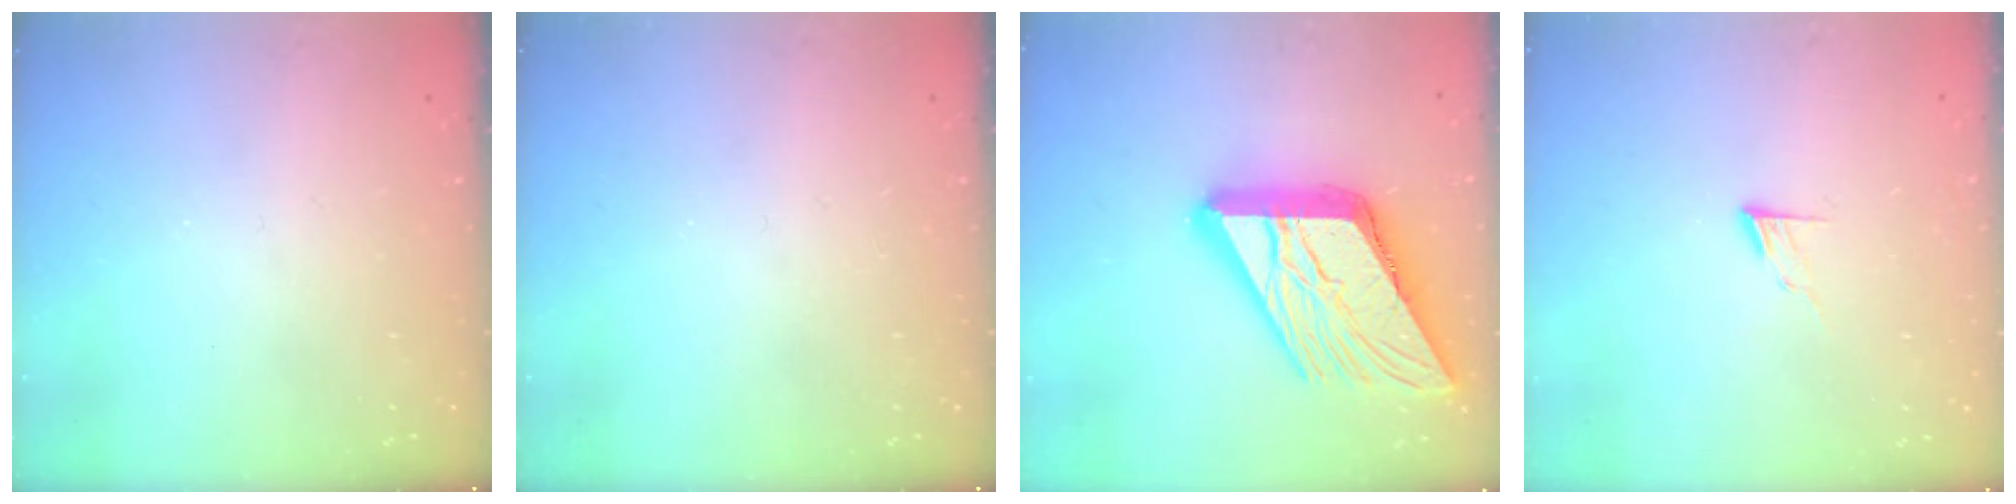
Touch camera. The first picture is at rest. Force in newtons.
{"total": 0.0}
{"total": 24.2, "press": 24.1, "slide": 2.8}
{"total": 6.0, "press": 5.9, "slide": 0.6}